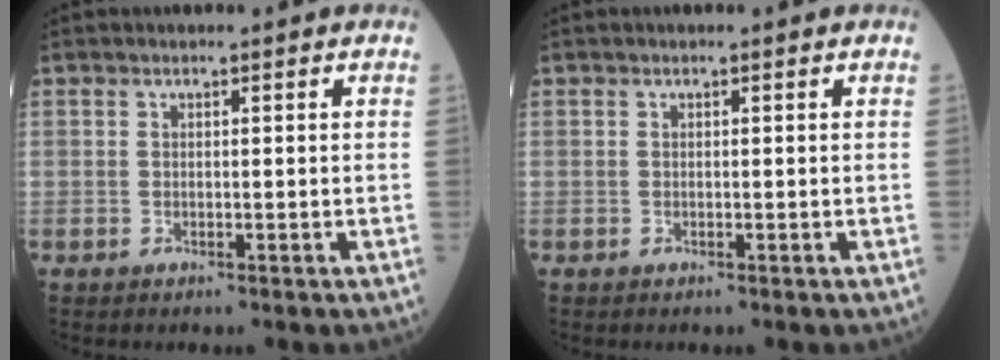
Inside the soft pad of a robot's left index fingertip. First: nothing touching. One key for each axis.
{"total": 0.0}